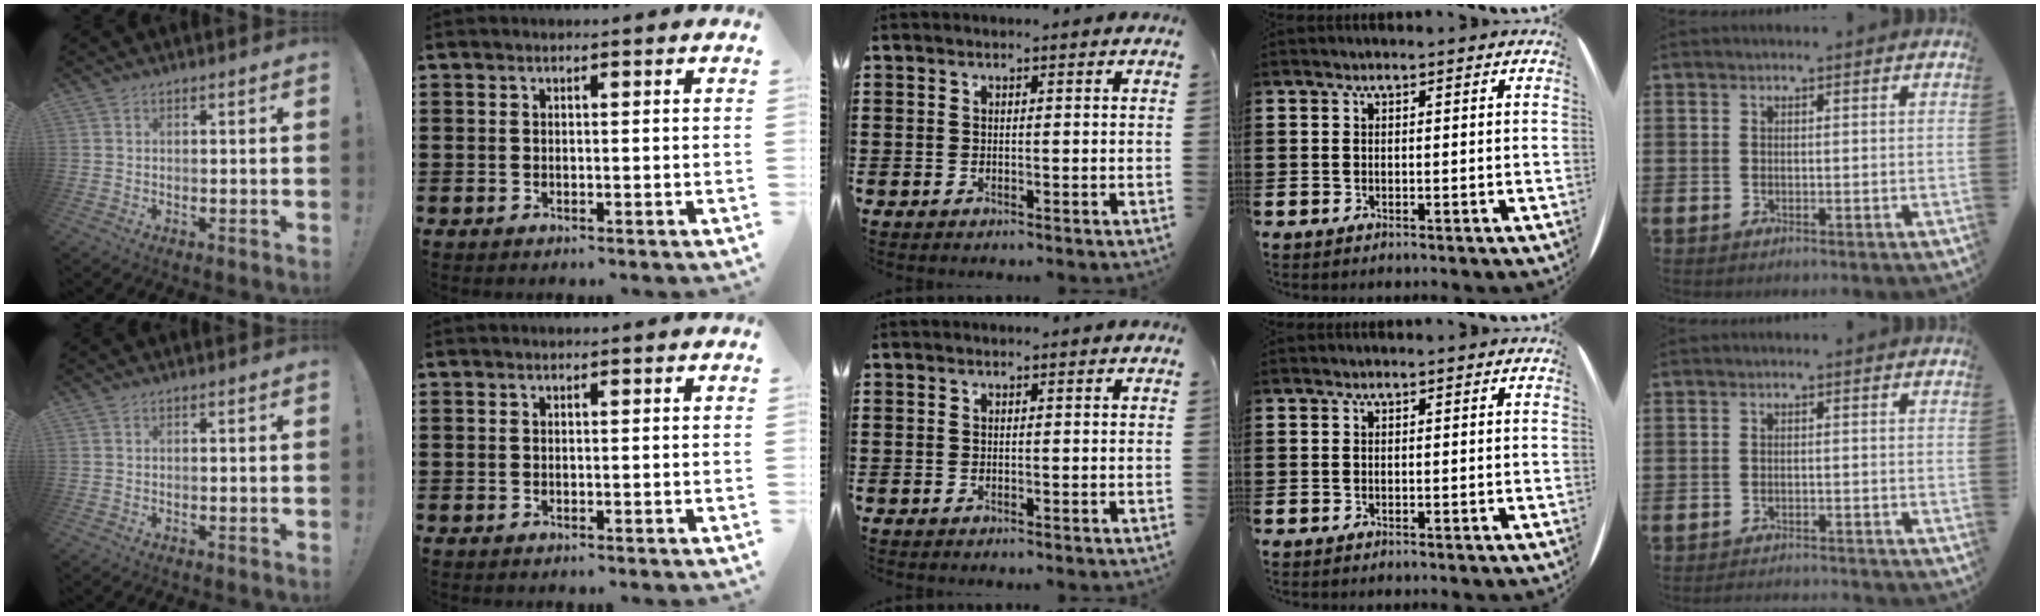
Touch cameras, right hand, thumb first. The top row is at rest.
{"little": {"total": 1.4, "force": [-1.3, -0.1, -0.1], "torque": [-0.002, 0.004, -0.028]}}